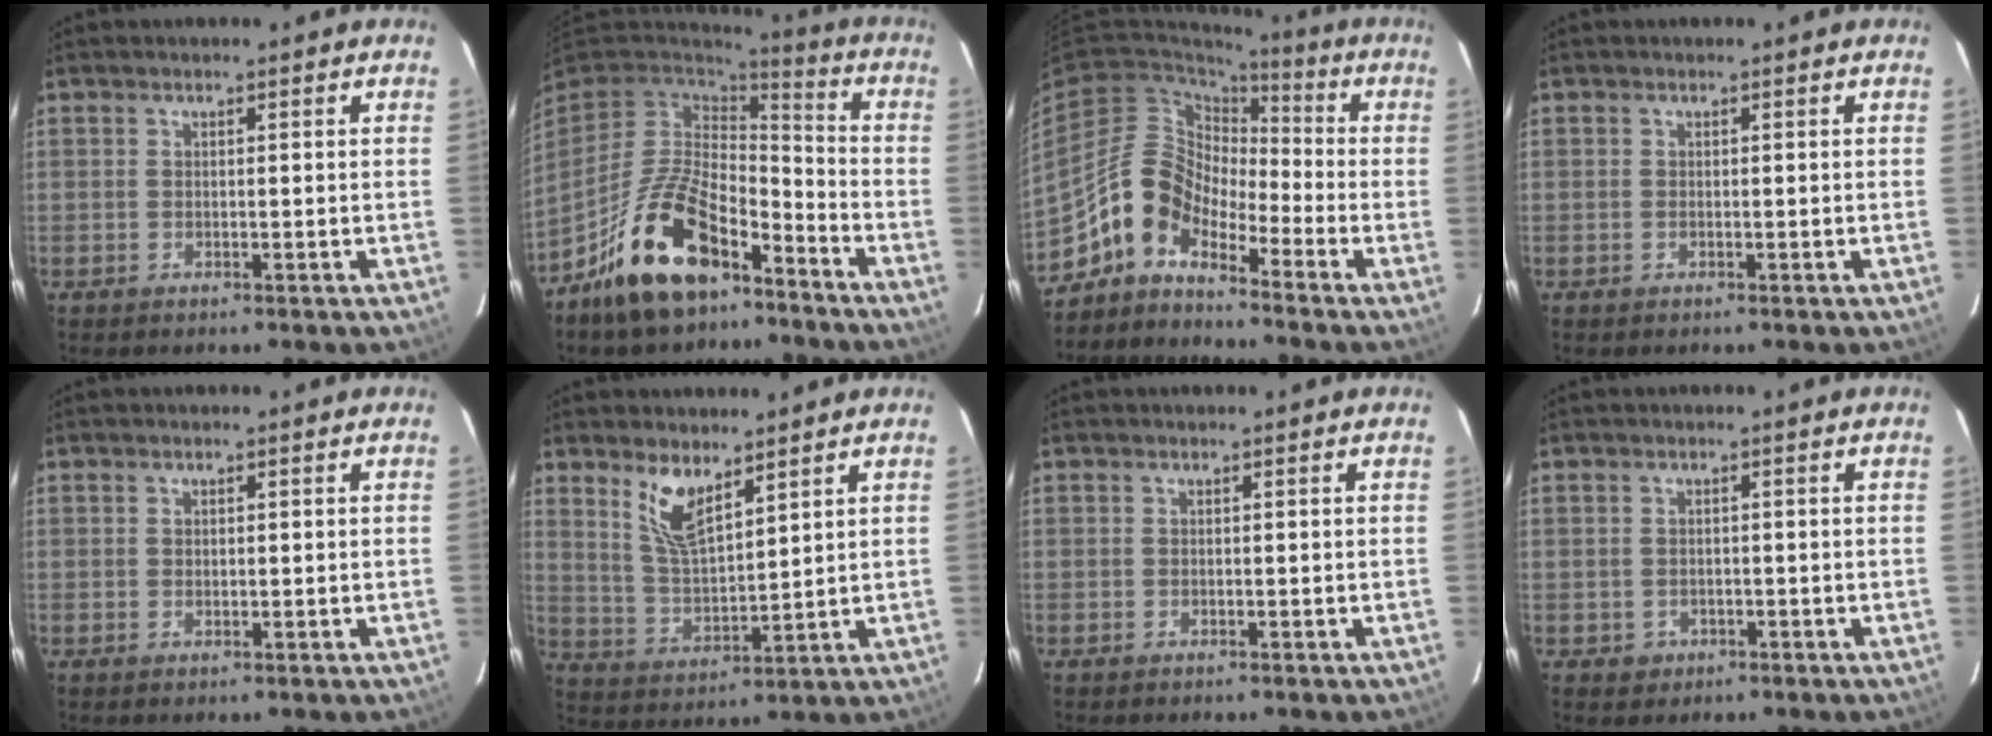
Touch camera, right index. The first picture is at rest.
{"total": 17.9, "force": [-11.1, 8.3, 11.4], "torque": [-0.229, 0.003, -0.193]}
{"total": 9.6, "force": [-6.6, 5.5, 4.3], "torque": [-0.079, 0.035, -0.146]}
{"total": 0.0}
{"total": 0.7, "force": [0.3, 0.6, 0.4], "torque": [-0.006, 0.003, 0.006]}
{"total": 8.2, "force": [5.4, 2.8, 5.5], "torque": [-0.106, -0.004, 0.115]}
{"total": 0.0}
{"total": 2.3, "force": [-0.6, 2.1, 0.4], "torque": [-0.008, 0.002, -0.002]}